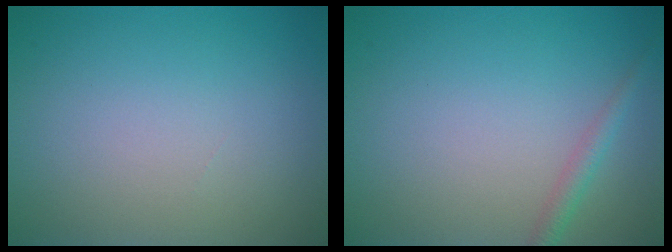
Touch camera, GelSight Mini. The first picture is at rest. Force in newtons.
{"total": 1.5, "press": 1.5, "slide": 0.1}